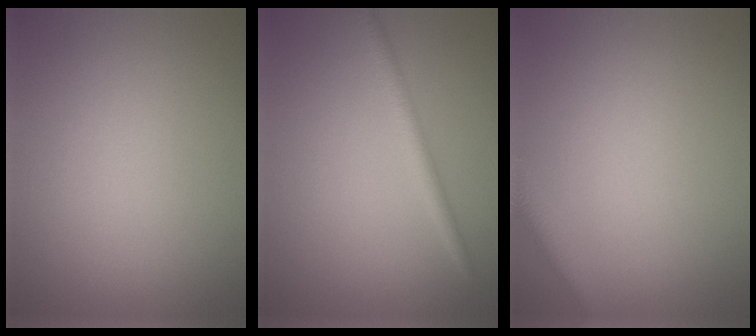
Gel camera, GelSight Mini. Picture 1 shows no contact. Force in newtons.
{"total": 2.0, "press": 2.0, "slide": 0.1}
{"total": 2.0, "press": 2.0, "slide": 0.1}